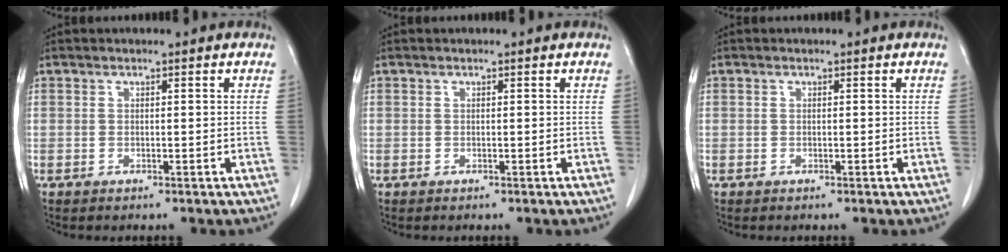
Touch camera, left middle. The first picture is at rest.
{"total": 0.0}
{"total": 0.0}